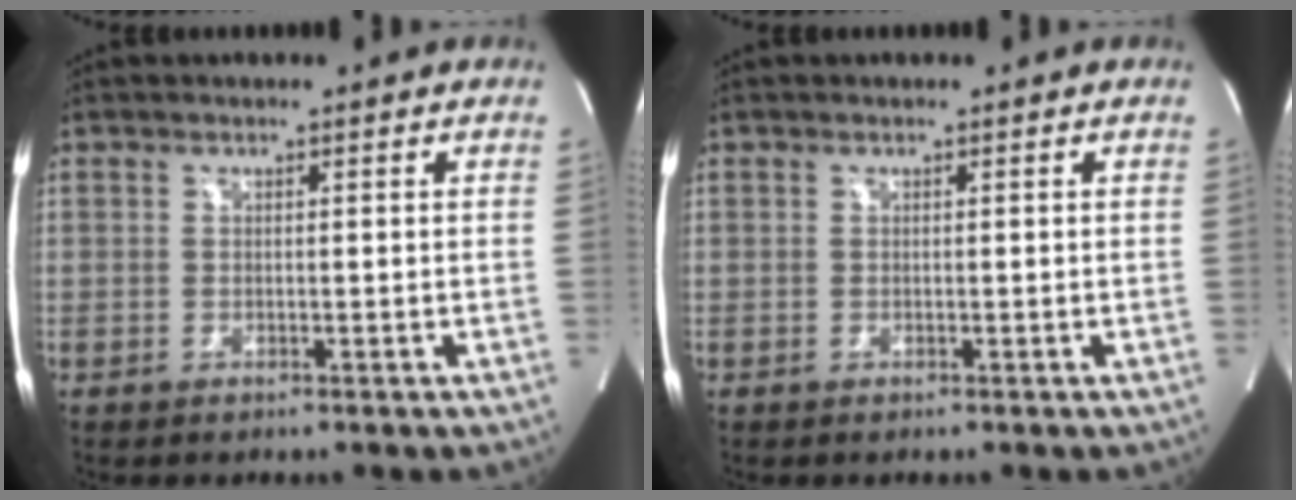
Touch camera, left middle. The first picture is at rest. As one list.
[{"total": 0.0}]